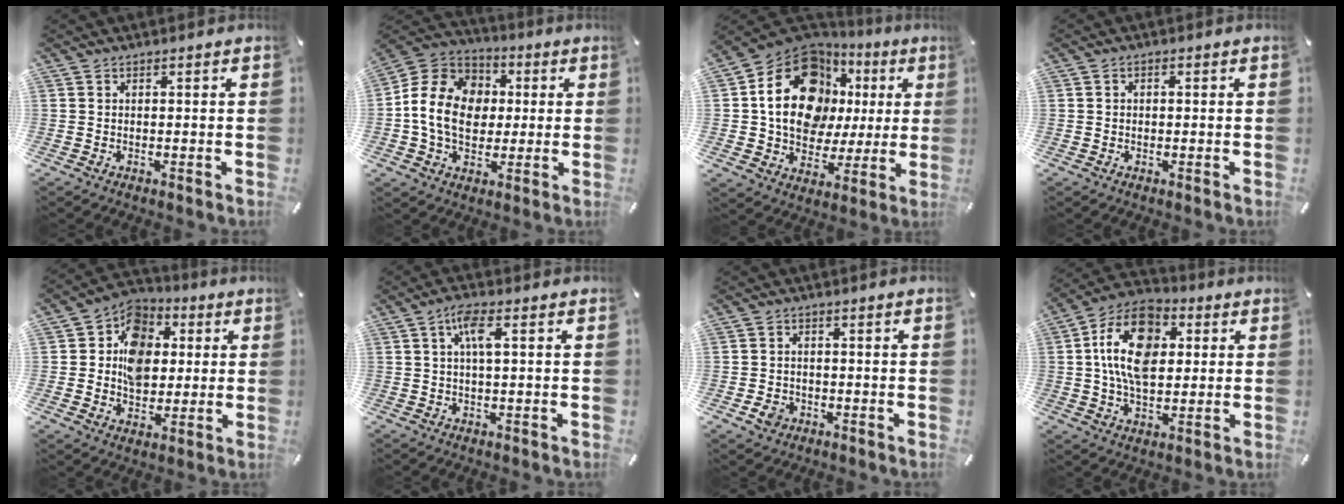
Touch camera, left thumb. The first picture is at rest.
{"total": 14.7, "force": [-0.4, 12.4, 7.9], "torque": [-0.181, 0.026, -0.008]}
{"total": 20.1, "force": [6.0, 15.0, 11.9], "torque": [-0.205, -0.039, 0.105]}
{"total": 0.9, "force": [-0.1, 0.8, 0.4], "torque": [-0.006, 0.006, -0.004]}
{"total": 11.9, "force": [0.8, 10.1, 6.2], "torque": [-0.101, 0.004, 0.015]}
{"total": 5.2, "force": [1.2, 1.3, 4.9], "torque": [-0.090, 0.003, 0.016]}
{"total": 3.5, "force": [-1.4, 2.9, 1.2], "torque": [-0.017, 0.000, -0.028]}
{"total": 15.8, "force": [2.8, 10.5, 11.4], "torque": [-0.226, 0.009, 0.047]}